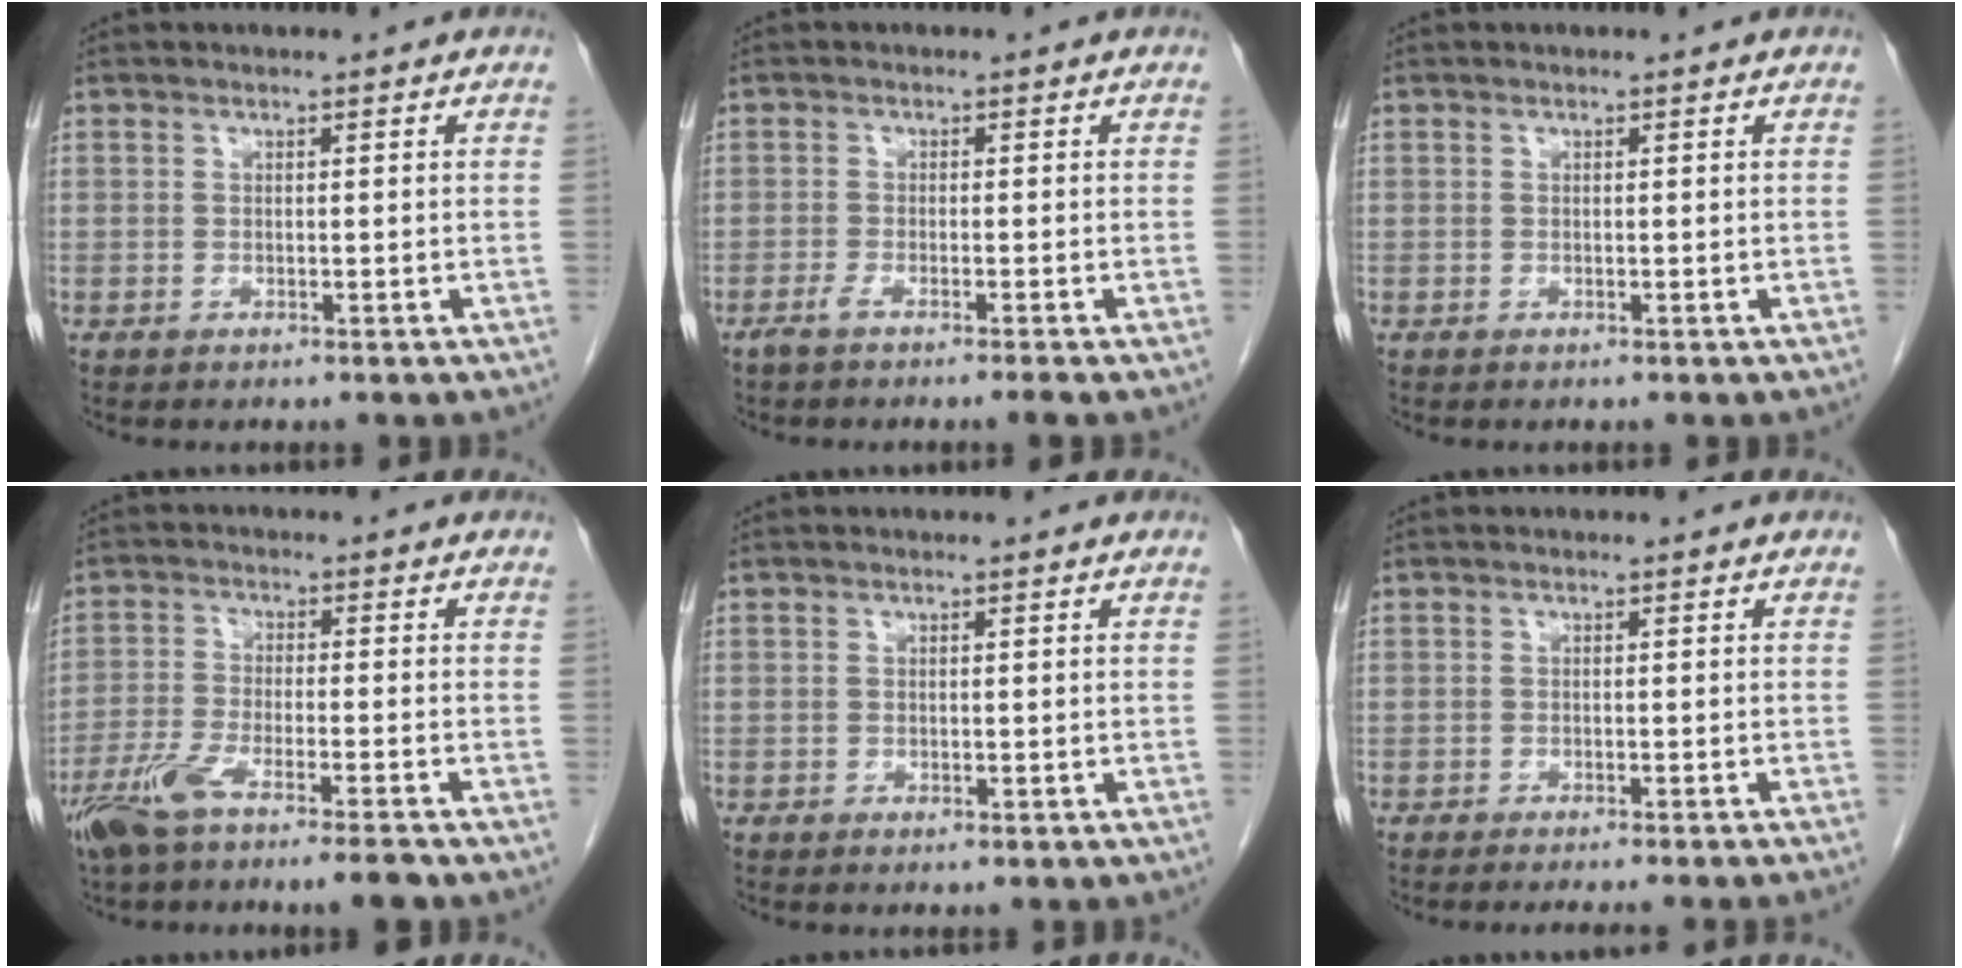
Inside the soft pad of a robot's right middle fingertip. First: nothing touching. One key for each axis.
{"total": 2.6, "fx": -2.0, "fy": -0.5, "fz": 1.6, "tx": -0.030, "ty": -0.002, "tz": -0.039}
{"total": 0.0}
{"total": 9.0, "fx": -6.5, "fy": 0.5, "fz": 6.2, "tx": -0.112, "ty": -0.016, "tz": -0.116}
{"total": 0.6, "fx": -0.3, "fy": 0.3, "fz": 0.4, "tx": -0.007, "ty": -0.001, "tz": -0.002}
{"total": 6.2, "fx": -5.4, "fy": -0.9, "fz": 2.8, "tx": -0.015, "ty": -0.009, "tz": -0.073}